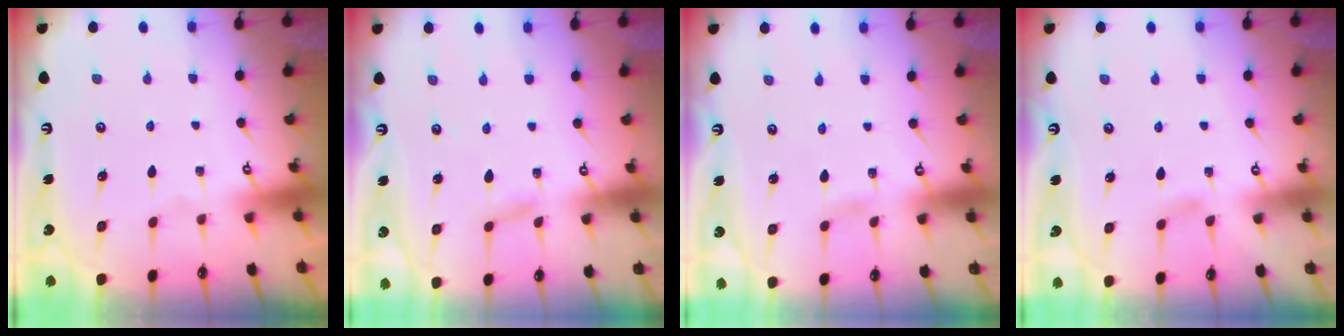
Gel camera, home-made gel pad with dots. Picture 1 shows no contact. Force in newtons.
{"total": 2.4, "press": 2.4, "slide": 0.3}
{"total": 0.5, "press": 0.5, "slide": 0.1}
{"total": 3.5, "press": 3.5, "slide": 0.6}